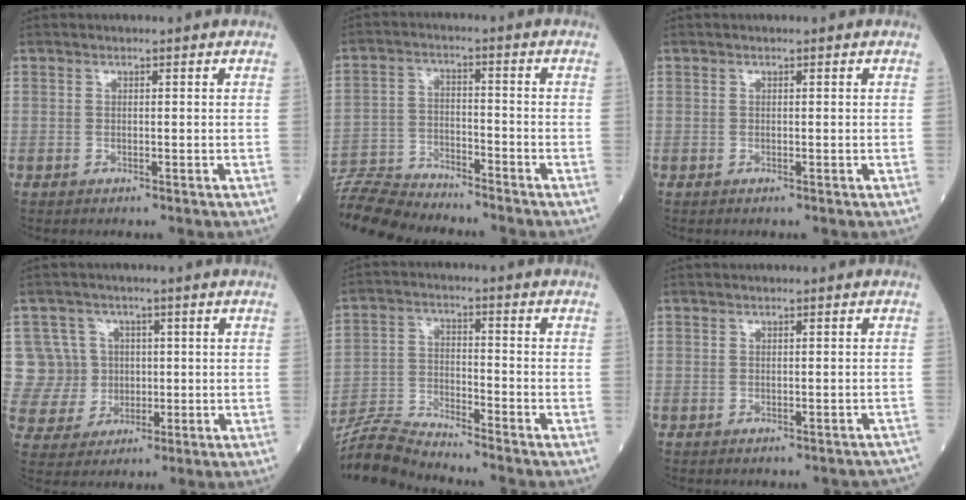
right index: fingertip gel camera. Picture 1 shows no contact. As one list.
[{"total": 11.1, "force": [-10.9, 0.5, 2.0], "torque": [-0.041, -0.005, -0.202]}, {"total": 0.0}, {"total": 8.8, "force": [1.7, 8.6, 0.6], "torque": [-0.021, 0.031, 0.042]}, {"total": 8.1, "force": [-8.0, -0.6, 0.8], "torque": [-0.022, -0.006, -0.155]}, {"total": 3.6, "force": [-3.1, 1.8, 0.4], "torque": [0.006, 0.010, -0.034]}]